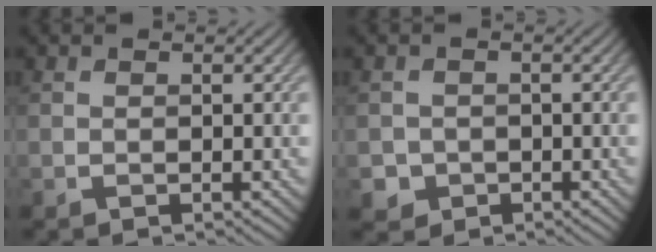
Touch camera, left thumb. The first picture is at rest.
{"total": 2.1, "force": [-0.9, 1.9, 0.3], "torque": [-0.002, -0.006, -0.018]}